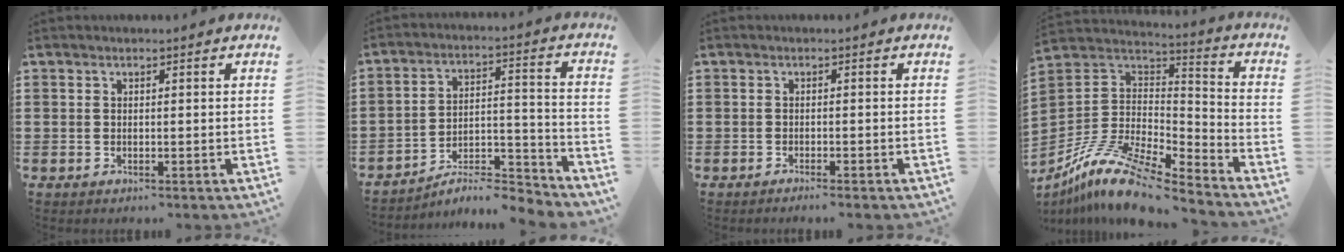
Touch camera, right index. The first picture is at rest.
{"total": 7.1, "force": [-6.6, 1.3, 2.5], "torque": [-0.030, 0.010, -0.126]}
{"total": 0.9, "force": [-0.9, -0.2, 0.3], "torque": [-0.005, -0.001, -0.017]}
{"total": 12.1, "force": [-9.3, 3.6, 6.9], "torque": [-0.152, 0.016, -0.181]}